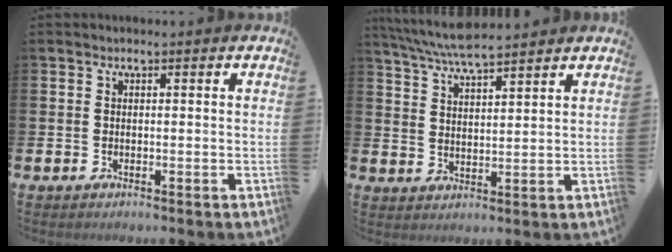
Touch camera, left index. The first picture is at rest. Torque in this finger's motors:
{"motor_torque": [0.00, -0.83, 0.46, 0.21]}